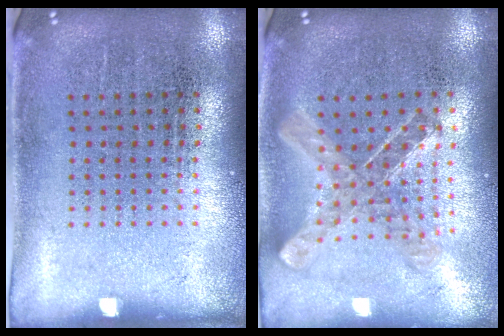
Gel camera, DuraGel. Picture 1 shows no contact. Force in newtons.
{"total": 0.9, "press": 0.9, "slide": 0.1}